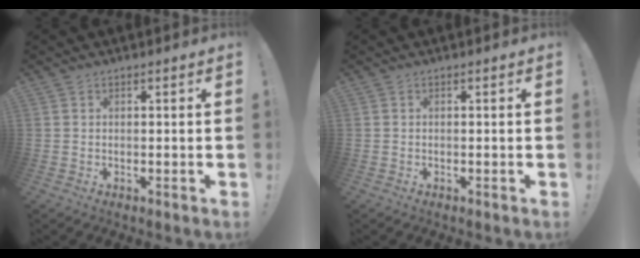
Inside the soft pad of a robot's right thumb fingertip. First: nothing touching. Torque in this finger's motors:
{"motor_torque": [-0.25, 0.12, 0.17, -0.06, 0.01]}